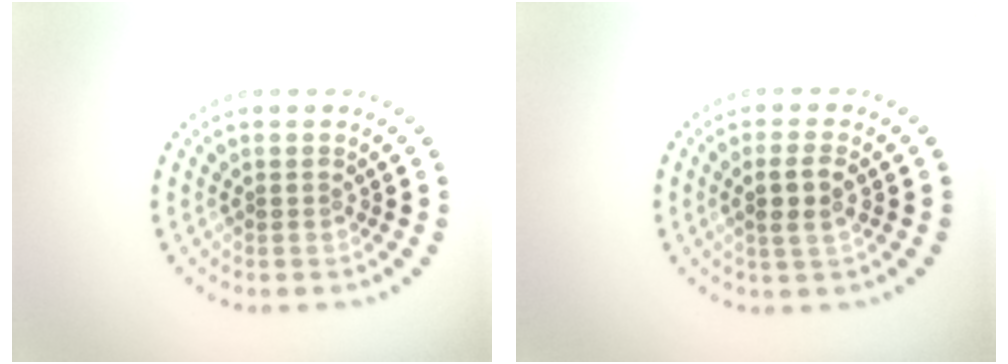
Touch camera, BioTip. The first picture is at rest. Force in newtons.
{"total": 2.2, "press": 2.0, "slide": 1.0}